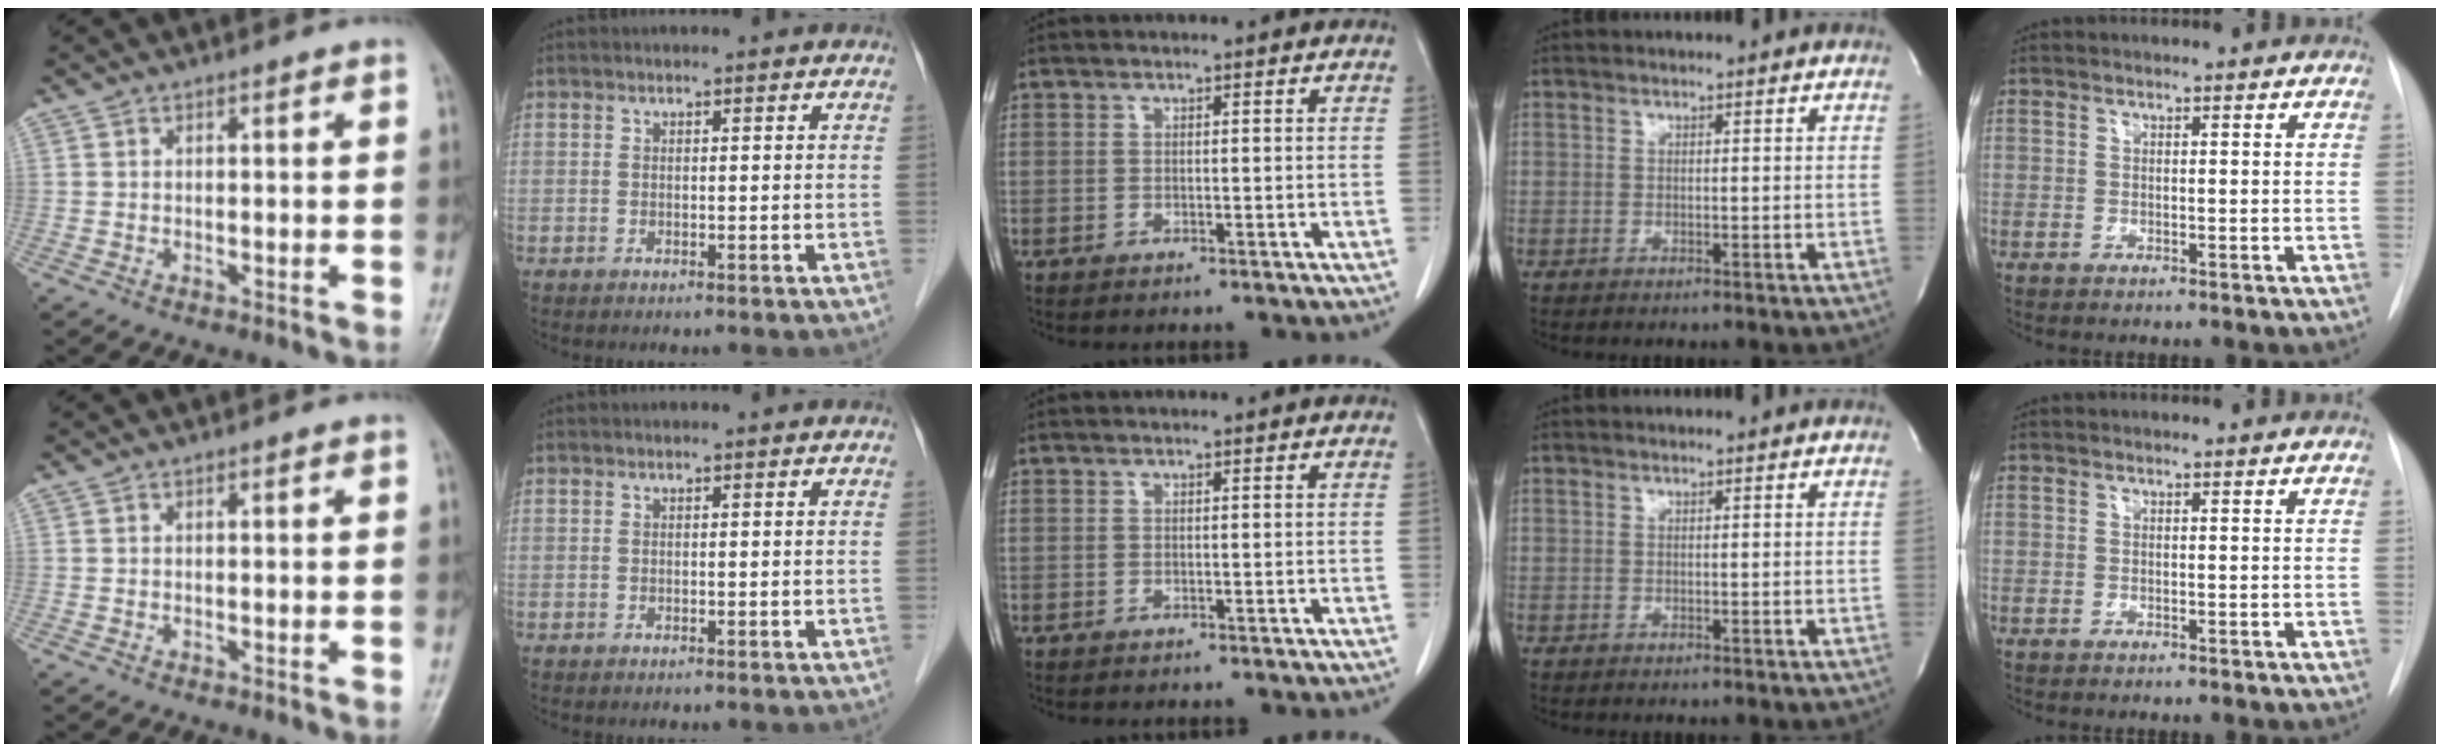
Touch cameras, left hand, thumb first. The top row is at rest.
{}